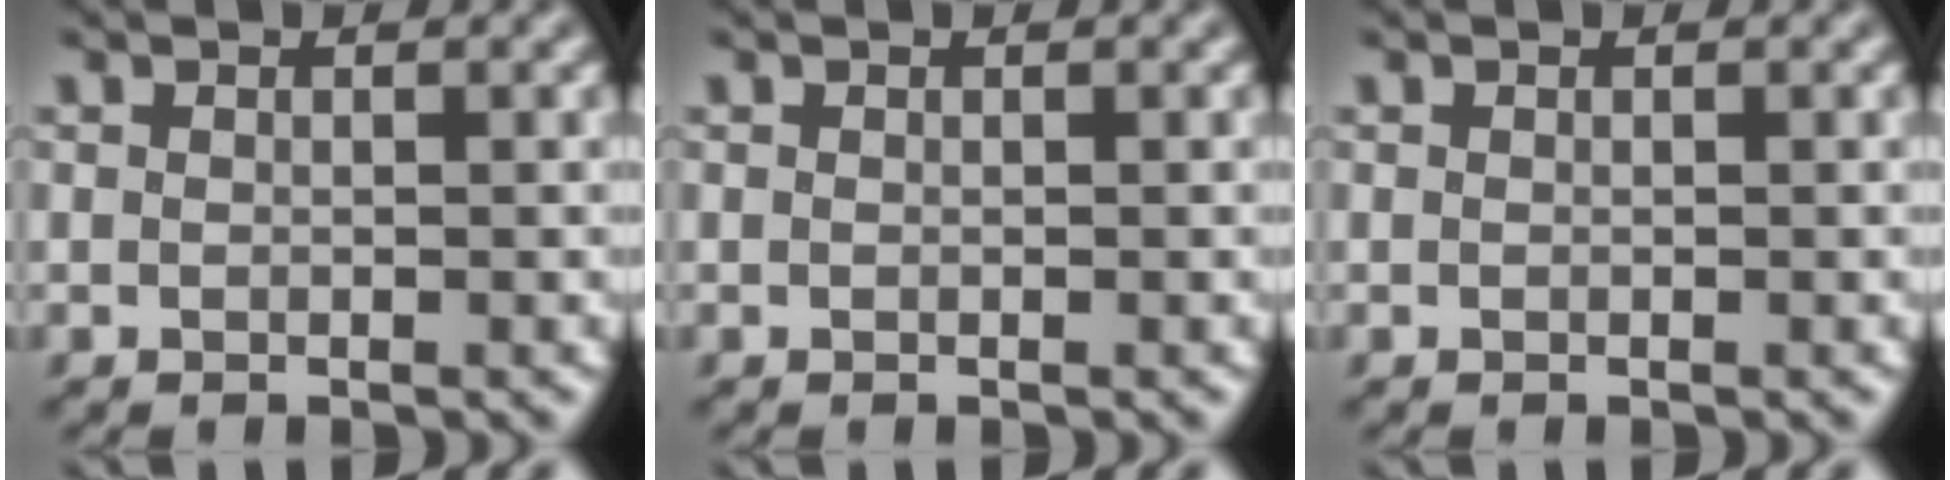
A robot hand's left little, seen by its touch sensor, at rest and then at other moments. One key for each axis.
{"total": 0.0}
{"total": 0.0}